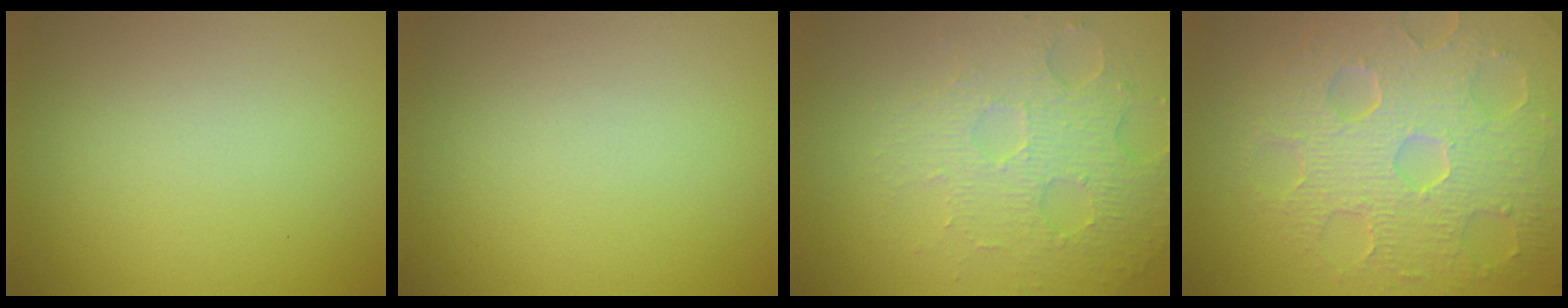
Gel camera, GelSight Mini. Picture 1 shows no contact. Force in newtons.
{"total": 0.0}
{"total": 4.9, "press": 3.4, "slide": 3.5}
{"total": 8.8, "press": 6.3, "slide": 6.1}